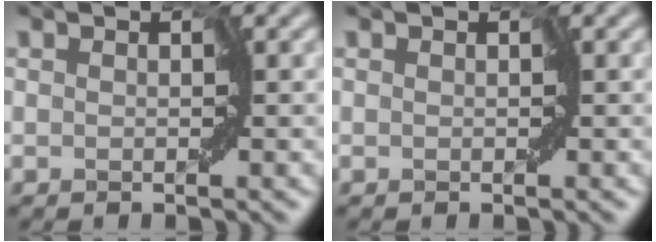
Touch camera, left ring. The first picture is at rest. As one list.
[{"total": 0.0}]